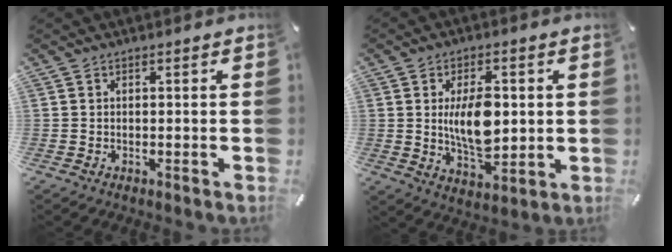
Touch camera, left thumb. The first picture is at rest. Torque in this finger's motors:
{"motor_torque": [0.36, 0.36, 0.77, 0.12, 0.18]}